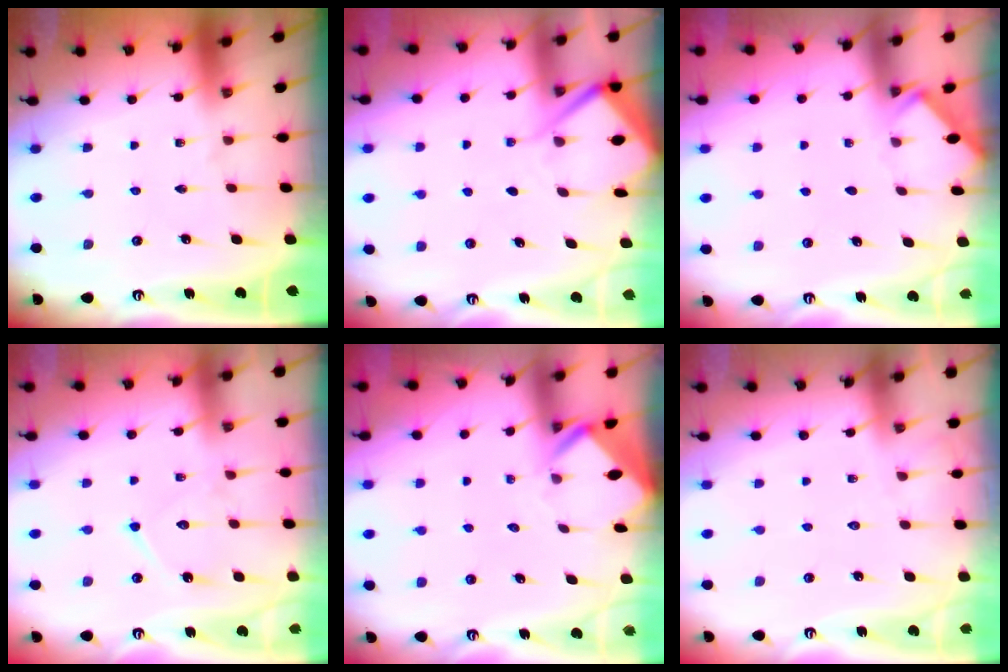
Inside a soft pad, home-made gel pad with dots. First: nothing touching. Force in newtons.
{"total": 5.6, "press": 5.6, "slide": 0.5}
{"total": 3.2, "press": 3.1, "slide": 0.4}
{"total": 10.8, "press": 10.8, "slide": 0.9}
{"total": 2.9, "press": 2.9, "slide": 0.2}
{"total": 3.9, "press": 3.8, "slide": 0.5}